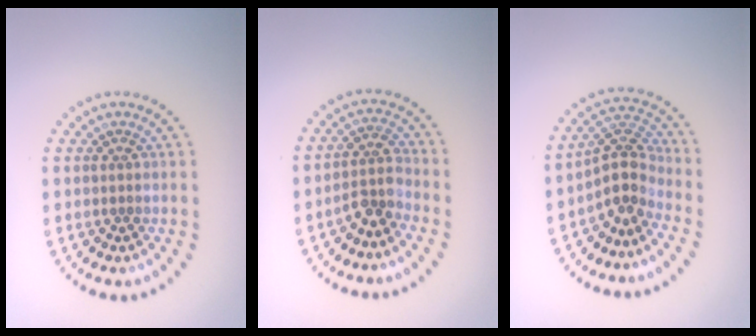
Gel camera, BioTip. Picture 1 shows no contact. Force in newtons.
{"total": 2.6, "press": 2.0, "slide": 1.7}
{"total": 3.6, "press": 2.7, "slide": 2.4}